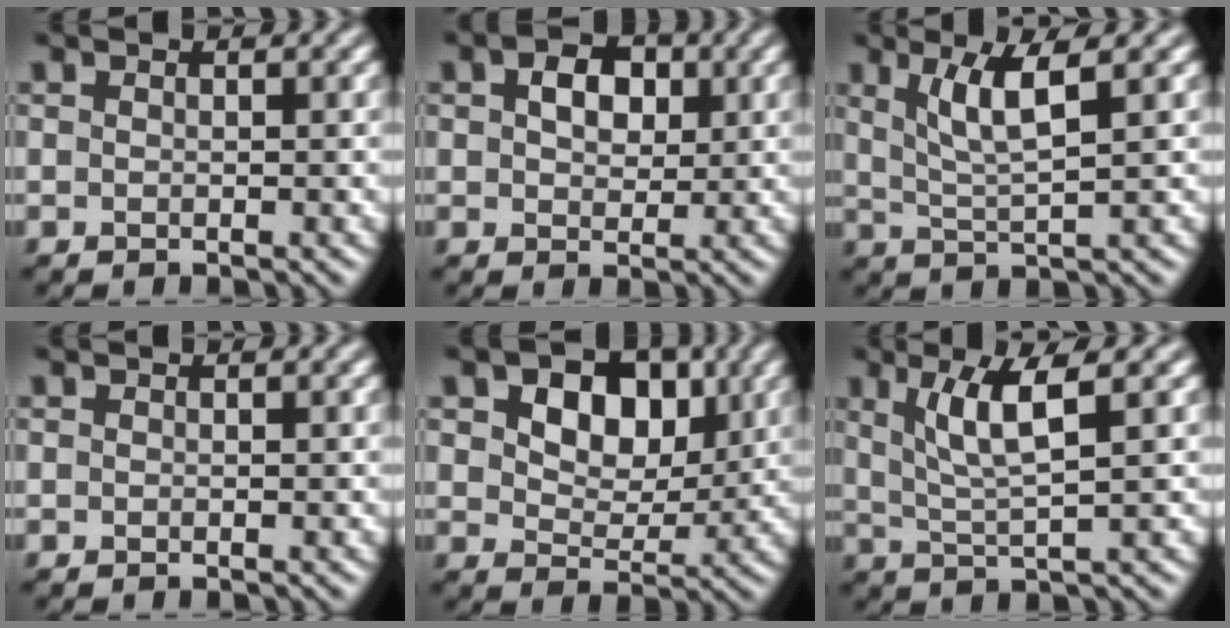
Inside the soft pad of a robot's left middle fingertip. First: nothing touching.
{"total": 3.5, "force": [1.0, 2.4, 2.3], "torque": [-0.041, 0.005, 0.011]}
{"total": 4.6, "force": [1.8, 0.9, 4.1], "torque": [-0.080, -0.002, 0.037]}
{"total": 0.0}
{"total": 6.4, "force": [2.2, 4.2, 4.3], "torque": [-0.071, -0.002, 0.025]}
{"total": 5.1, "force": [1.9, 0.9, 4.7], "torque": [-0.088, -0.002, 0.038]}